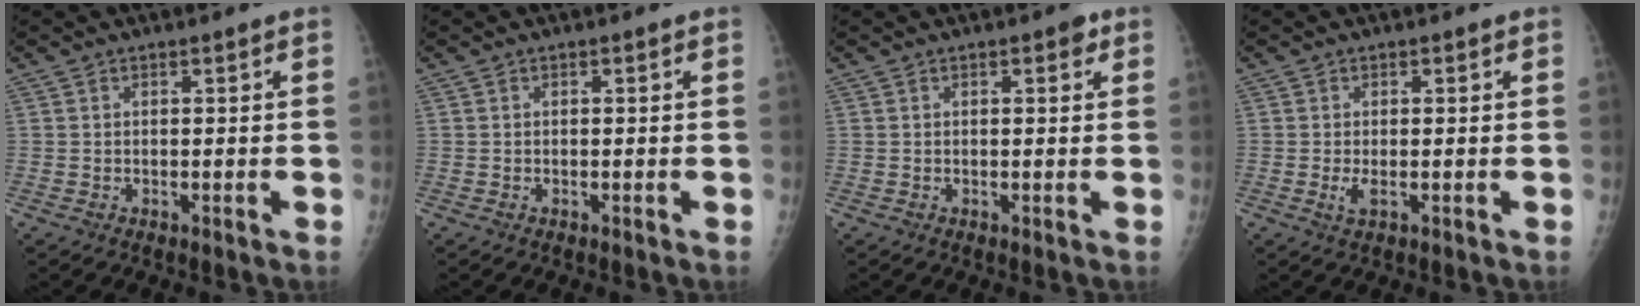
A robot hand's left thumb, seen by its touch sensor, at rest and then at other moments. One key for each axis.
{"total": 0.0}
{"total": 1.8, "fx": 0.8, "fy": 0.8, "fz": 1.4, "tx": -0.011, "ty": 0.001, "tz": 0.007}
{"total": 2.1, "fx": -0.4, "fy": 0.8, "fz": 1.9, "tx": -0.043, "ty": -0.005, "tz": -0.007}